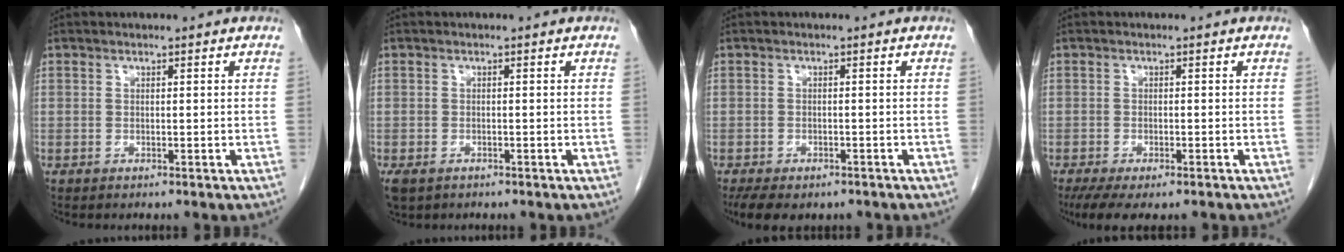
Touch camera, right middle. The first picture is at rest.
{"total": 2.9, "force": [-1.8, 1.7, 1.5], "torque": [-0.034, -0.006, -0.025]}
{"total": 7.6, "force": [-5.7, 3.3, 3.8], "torque": [-0.061, -0.011, -0.079]}
{"total": 7.8, "force": [-5.8, 2.4, 4.6], "torque": [-0.072, -0.015, -0.088]}